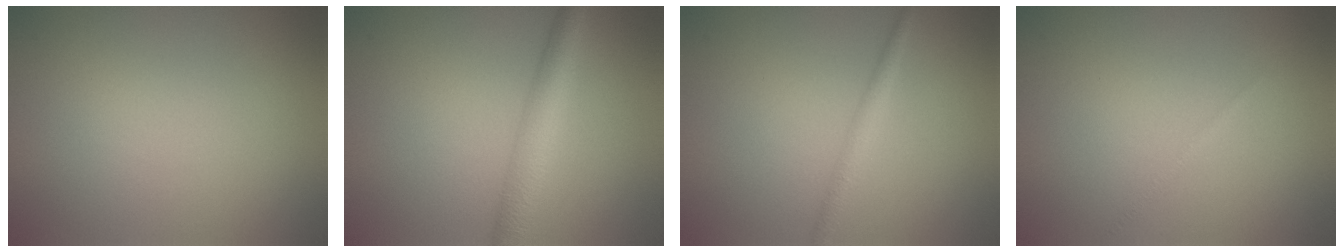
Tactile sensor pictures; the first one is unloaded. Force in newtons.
{"total": 3.9, "press": 3.9, "slide": 0.1}
{"total": 1.7, "press": 1.7, "slide": 0.0}
{"total": 0.6, "press": 0.6, "slide": 0.0}